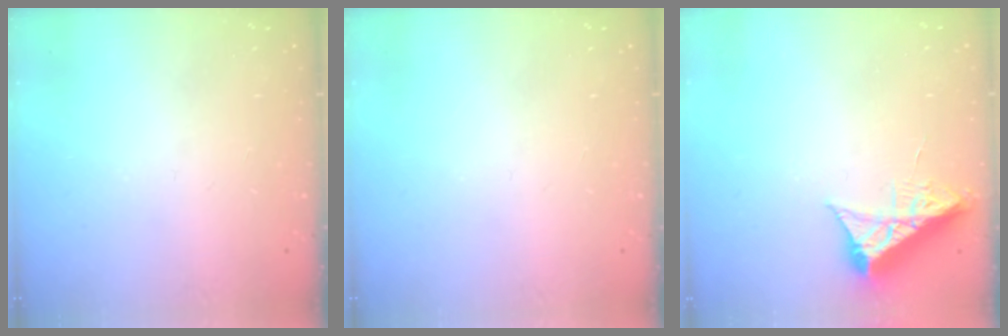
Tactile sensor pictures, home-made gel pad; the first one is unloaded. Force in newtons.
{"total": 0.0}
{"total": 8.2, "press": 8.2, "slide": 0.3}